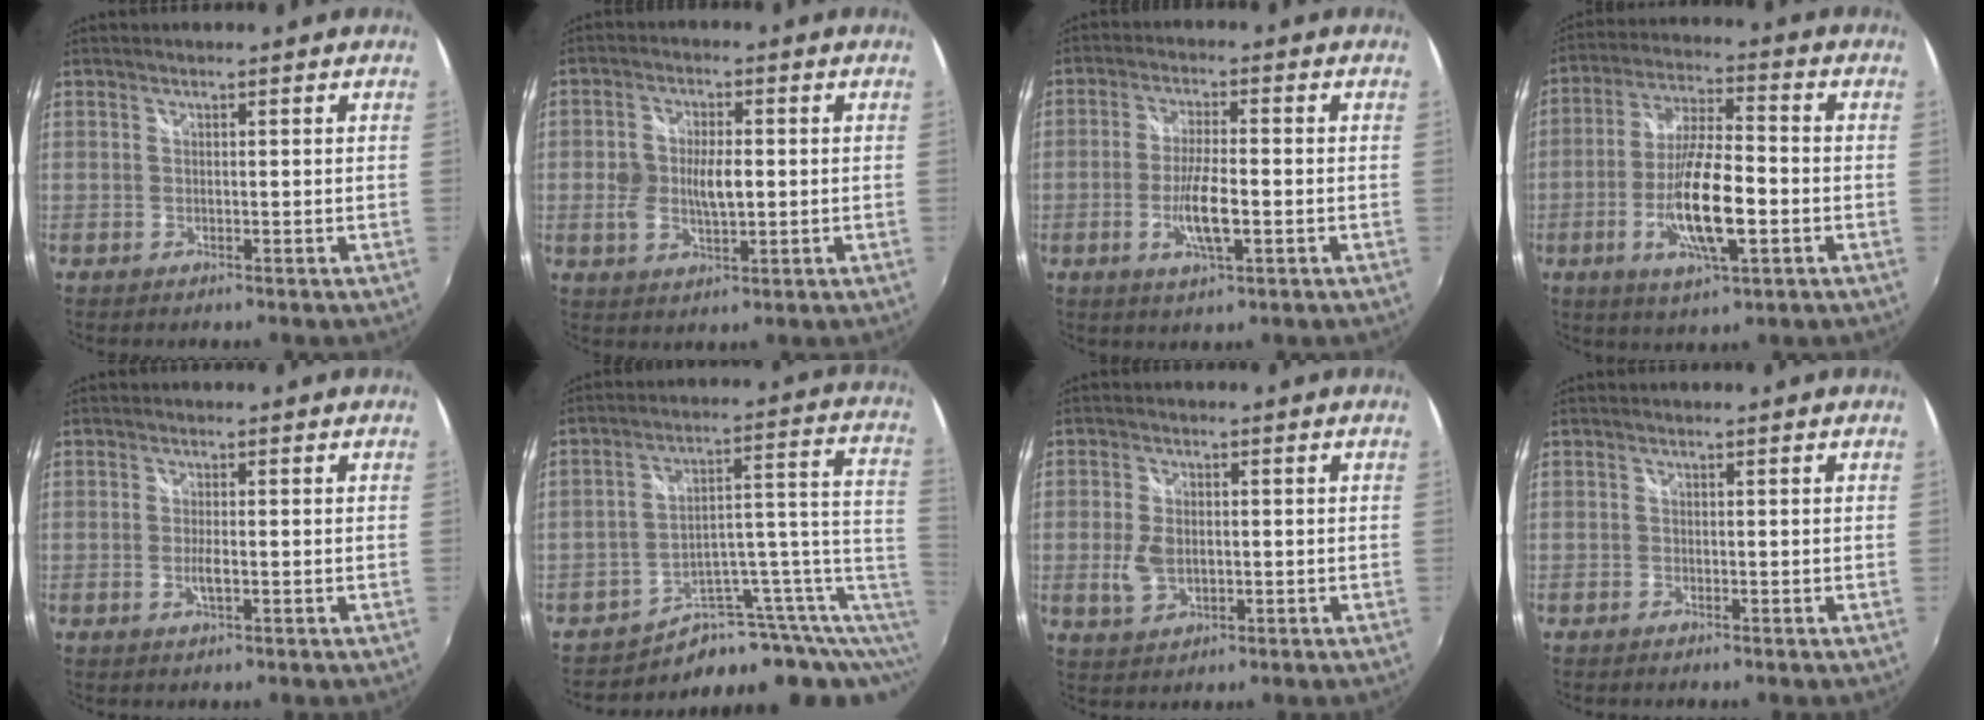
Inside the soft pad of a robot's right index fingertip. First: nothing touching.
{"total": 7.2, "force": [-0.5, 3.7, 6.2], "torque": [-0.115, -0.001, -0.009]}
{"total": 7.3, "force": [-2.1, 1.6, 6.9], "torque": [-0.135, -0.007, -0.038]}
{"total": 13.5, "force": [-3.9, 3.2, 12.5], "torque": [-0.245, -0.009, -0.071]}
{"total": 2.3, "force": [-0.5, 0.6, 2.2], "torque": [-0.042, -0.005, -0.009]}
{"total": 13.7, "force": [-4.2, 7.8, 10.4], "torque": [-0.132, 0.031, -0.065]}
{"total": 5.7, "force": [-0.6, 3.7, 4.2], "torque": [-0.092, -0.002, -0.009]}
{"total": 0.5, "force": [-0.5, 0.2, 0.1], "torque": [-0.003, -0.002, -0.012]}